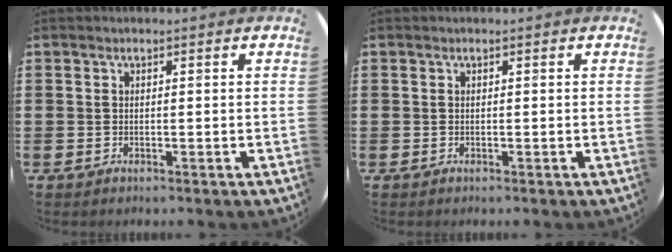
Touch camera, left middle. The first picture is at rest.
{"total": 0.0}